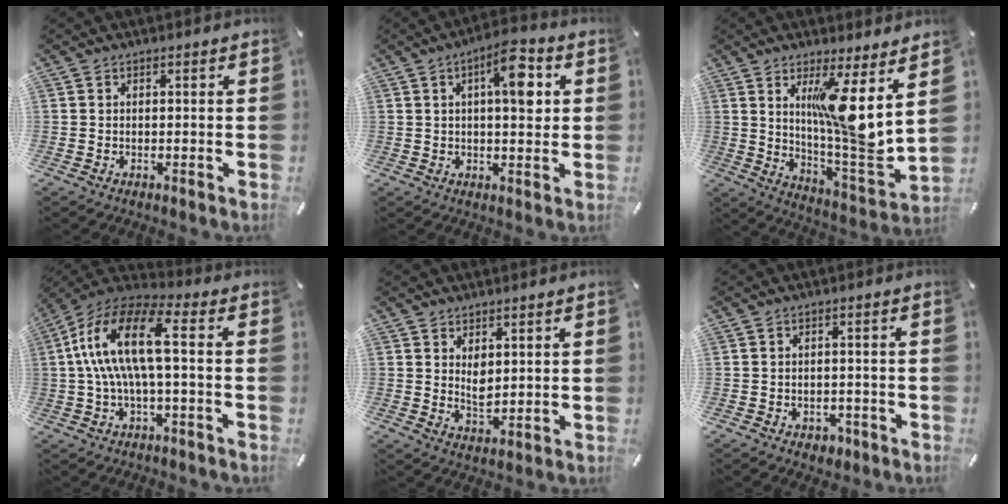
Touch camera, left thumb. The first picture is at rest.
{"total": 9.9, "force": [2.8, 4.0, 8.6], "torque": [-0.117, -0.009, 0.040]}
{"total": 14.0, "force": [5.7, 1.9, 12.6], "torque": [-0.199, -0.052, 0.088]}
{"total": 15.8, "force": [1.1, 5.9, 14.6], "torque": [-0.311, -0.001, 0.008]}
{"total": 3.8, "force": [1.6, 2.1, 2.6], "torque": [-0.039, -0.009, 0.027]}
{"total": 2.6, "force": [-1.3, 2.1, 0.9], "torque": [-0.014, 0.006, -0.026]}